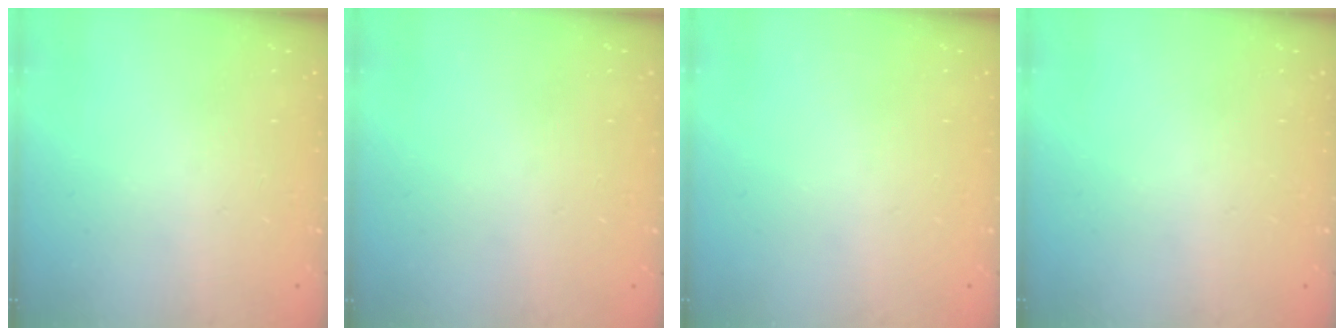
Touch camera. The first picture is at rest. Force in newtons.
{"total": 0.5, "press": 0.5, "slide": 0.1}
{"total": 0.0}
{"total": 0.0}